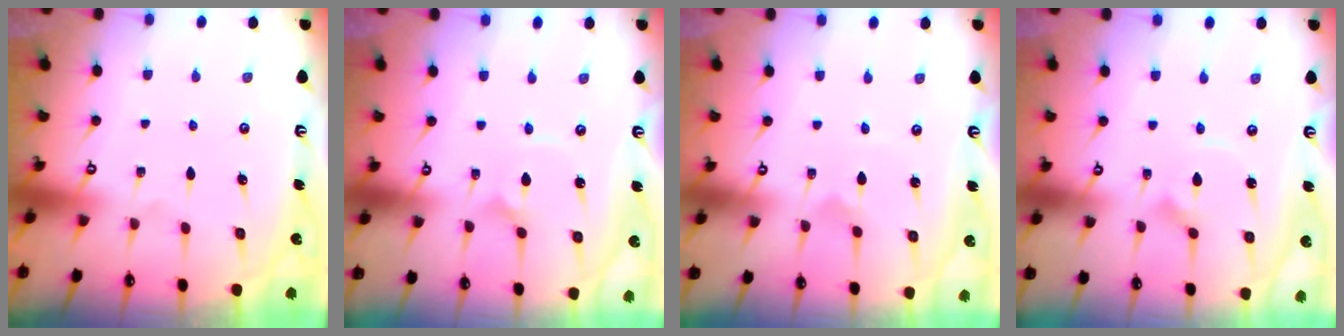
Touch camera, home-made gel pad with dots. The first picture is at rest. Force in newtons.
{"total": 2.3, "press": 2.3, "slide": 0.1}
{"total": 0.5, "press": 0.5, "slide": 0.0}
{"total": 2.8, "press": 2.8, "slide": 0.3}